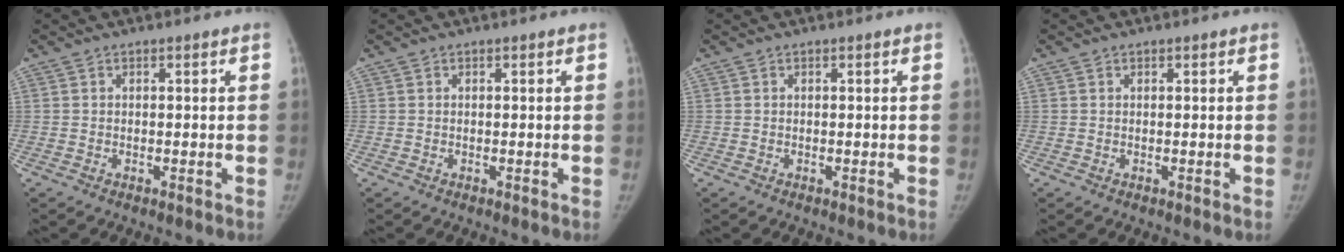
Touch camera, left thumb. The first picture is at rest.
{"total": 0.0}
{"total": 0.0}
{"total": 0.0}